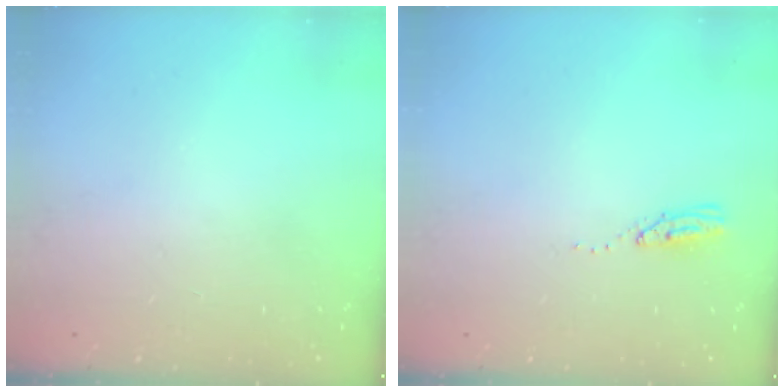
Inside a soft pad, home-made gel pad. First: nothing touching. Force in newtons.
{"total": 3.6, "press": 3.5, "slide": 0.3}